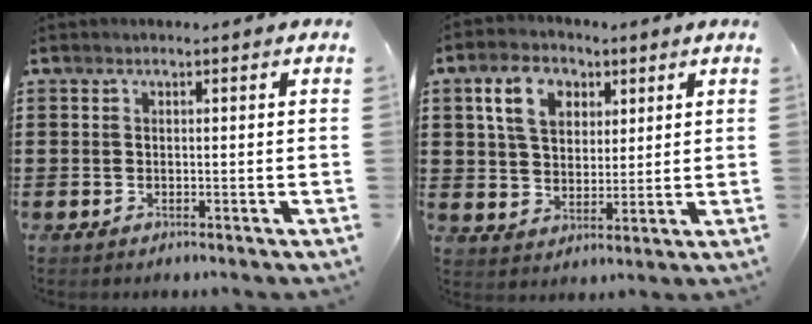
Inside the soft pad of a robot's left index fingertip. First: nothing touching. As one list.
[{"total": 7.4, "force": [3.6, 5.1, 4.0], "torque": [-0.087, 0.014, 0.063]}]